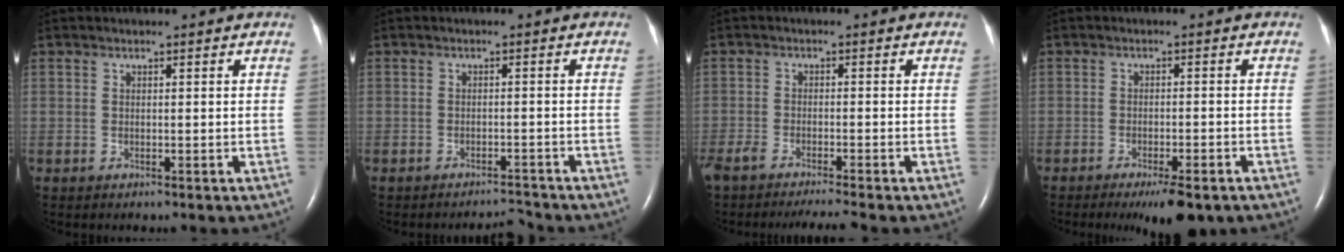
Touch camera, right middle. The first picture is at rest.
{"total": 2.5, "force": [-2.5, 0.0, -0.1], "torque": [0.003, -0.009, -0.037]}
{"total": 7.9, "force": [-6.9, -0.1, 3.8], "torque": [-0.063, -0.017, -0.114]}
{"total": 6.4, "force": [-4.5, 1.3, 4.4], "torque": [-0.059, -0.012, -0.059]}